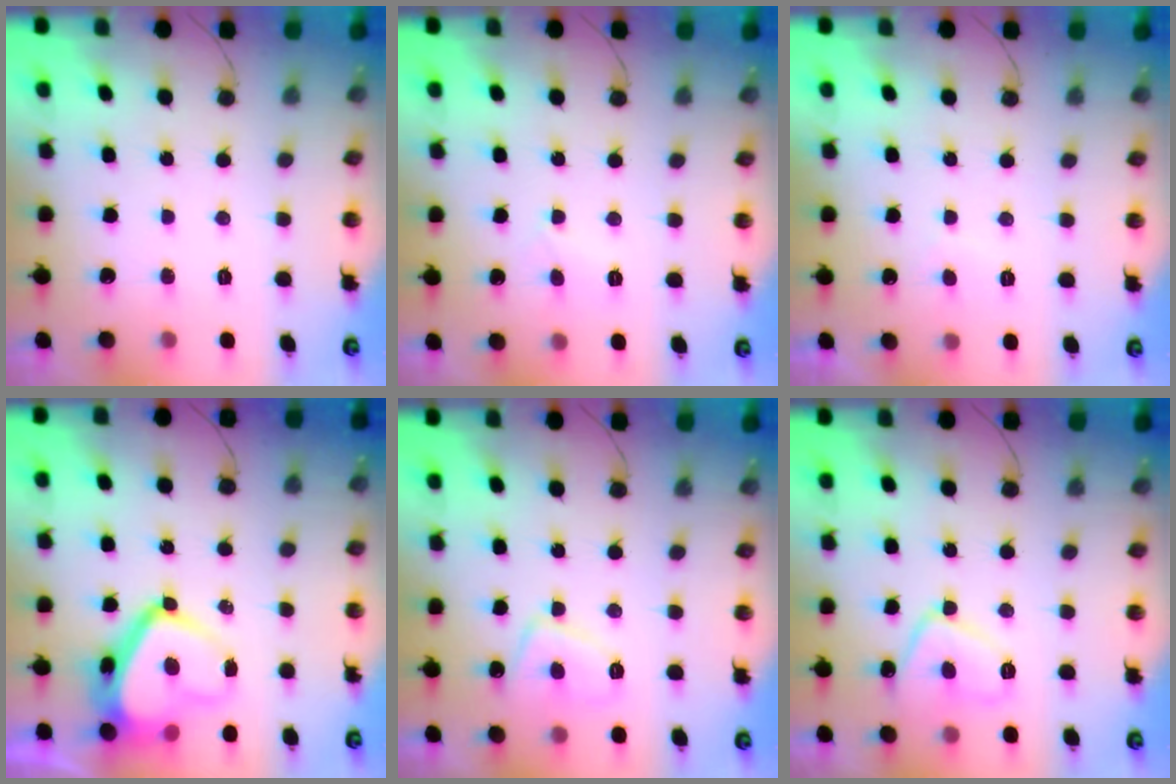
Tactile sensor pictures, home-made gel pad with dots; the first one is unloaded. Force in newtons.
{"total": 2.8, "press": 2.8, "slide": 0.3}
{"total": 0.6, "press": 0.0, "slide": 0.6}
{"total": 11.7, "press": 11.6, "slide": 1.4}
{"total": 7.2, "press": 7.1, "slide": 1.1}
{"total": 9.3, "press": 9.3, "slide": 1.2}